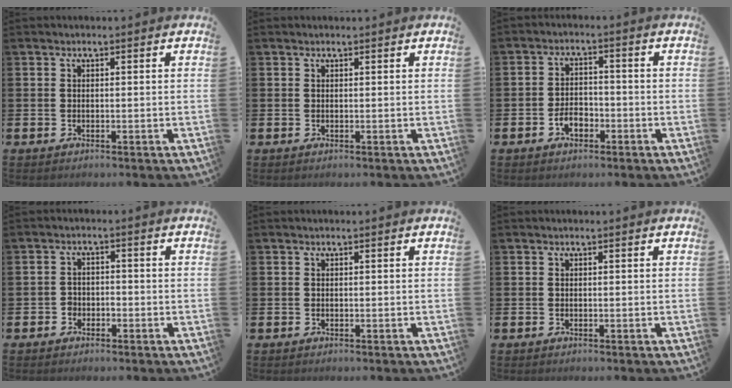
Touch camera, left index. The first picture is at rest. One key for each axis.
{"total": 0.0}
{"total": 3.1, "fx": -1.6, "fy": 2.0, "fz": 1.8, "tx": -0.024, "ty": 0.001, "tz": -0.034}
{"total": 1.9, "fx": -1.4, "fy": 1.4, "fz": 0.2, "tx": -0.007, "ty": 0.003, "tz": -0.032}
{"total": 0.0}
{"total": 0.0}